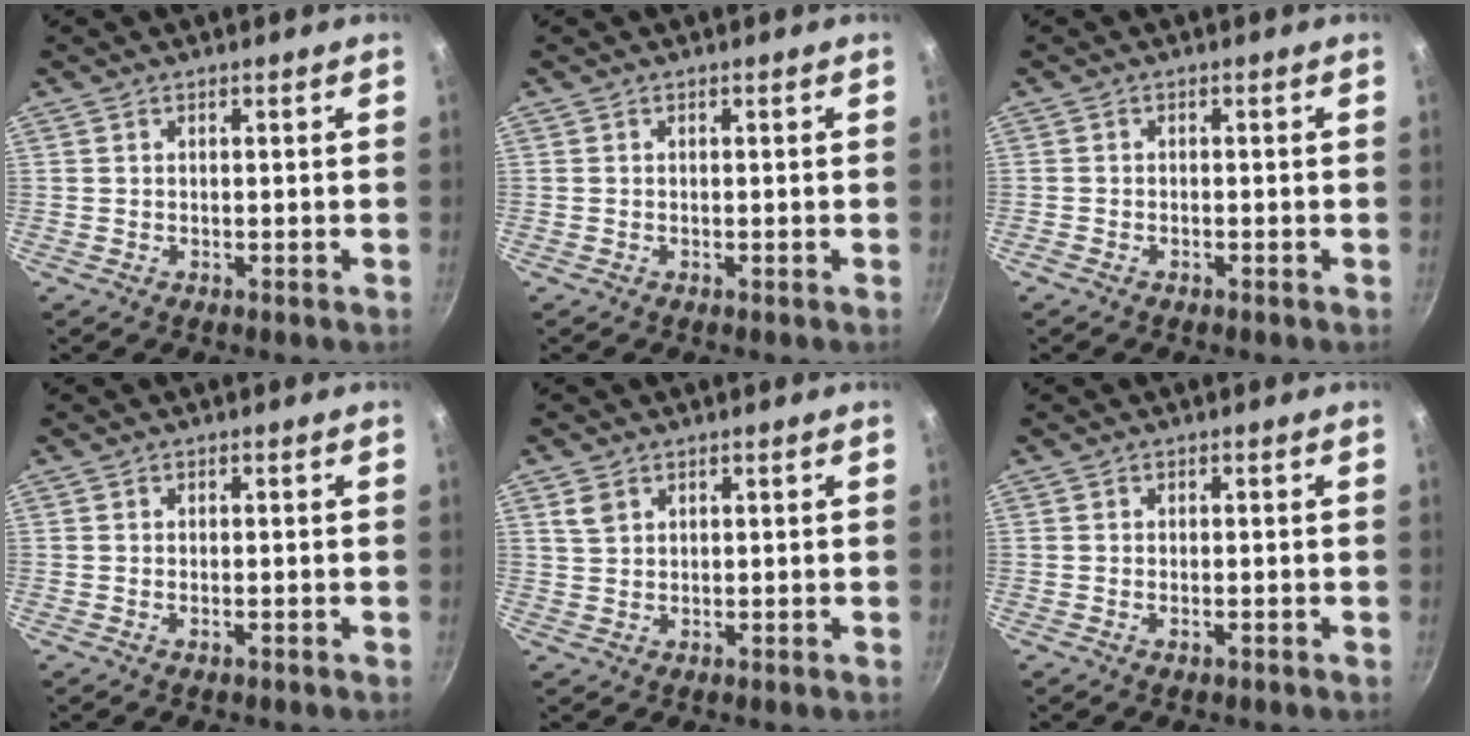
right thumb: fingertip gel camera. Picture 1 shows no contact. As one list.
[{"total": 0.0}, {"total": 0.7, "force": [-0.6, 0.3, 0.3], "torque": [-0.016, 0.008, -0.015]}, {"total": 0.8, "force": [-0.3, 0.3, 0.7], "torque": [-0.013, 0.002, -0.006]}, {"total": 2.7, "force": [1.4, 1.9, 1.3], "torque": [-0.018, -0.001, 0.028]}, {"total": 1.1, "force": [-0.4, 0.4, 0.9], "torque": [-0.018, 0.002, -0.009]}]